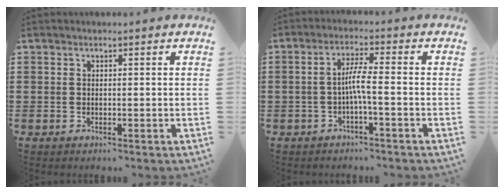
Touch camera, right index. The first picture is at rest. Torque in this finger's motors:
{"motor_torque": [0.53, -0.36, 0.14, 0.08]}